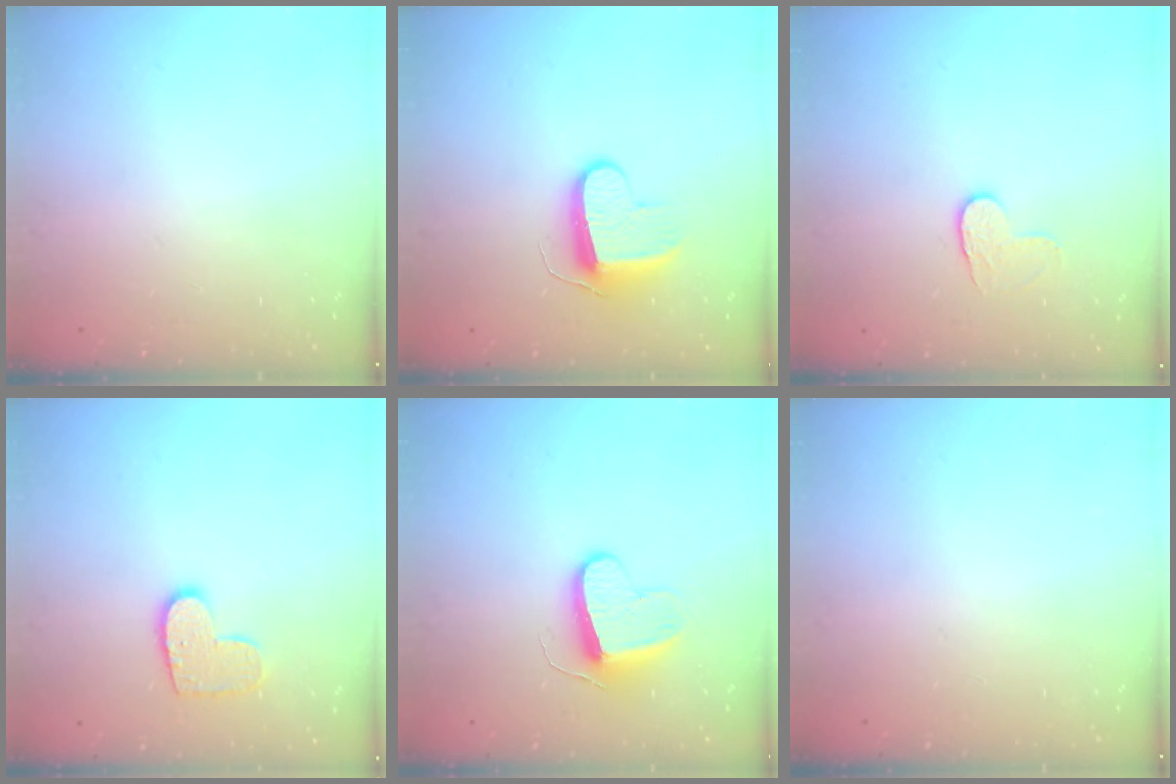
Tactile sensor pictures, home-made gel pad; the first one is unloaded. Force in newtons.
{"total": 9.1, "press": 9.1, "slide": 0.3}
{"total": 4.3, "press": 4.3, "slide": 0.4}
{"total": 9.7, "press": 9.7, "slide": 0.3}
{"total": 9.6, "press": 9.5, "slide": 0.6}
{"total": 0.0}